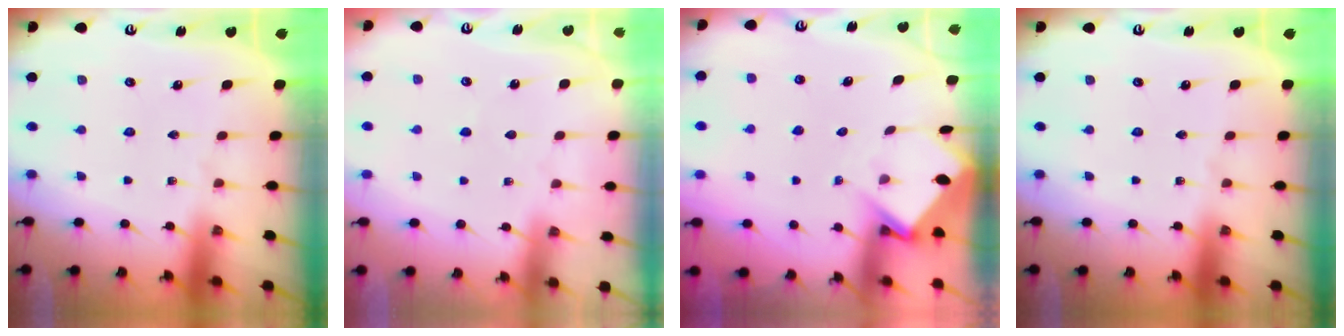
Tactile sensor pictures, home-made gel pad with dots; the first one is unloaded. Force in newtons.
{"total": 3.0, "press": 2.9, "slide": 0.4}
{"total": 4.0, "press": 4.0, "slide": 0.3}
{"total": 0.0}